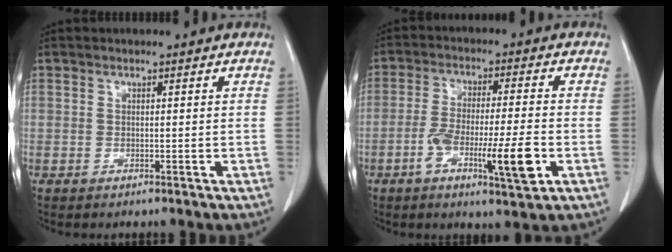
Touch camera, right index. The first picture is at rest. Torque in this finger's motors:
{"motor_torque": [0.44, -0.18, 0.49, 0.08]}